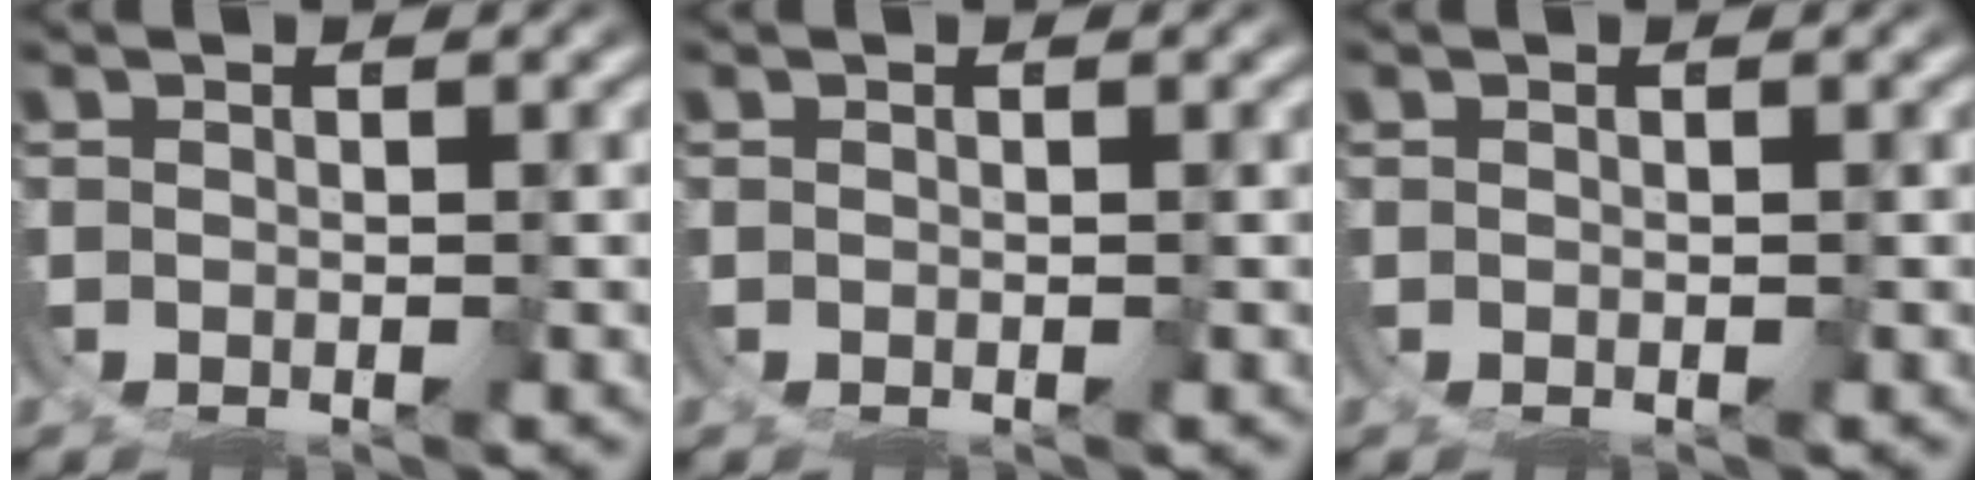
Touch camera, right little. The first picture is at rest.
{"total": 0.0}
{"total": 0.0}